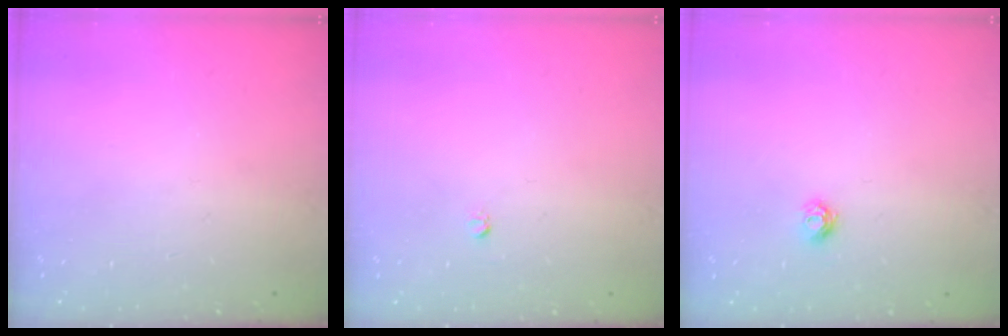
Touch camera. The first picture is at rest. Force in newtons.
{"total": 2.5, "press": 2.5, "slide": 0.2}
{"total": 4.6, "press": 4.5, "slide": 0.6}